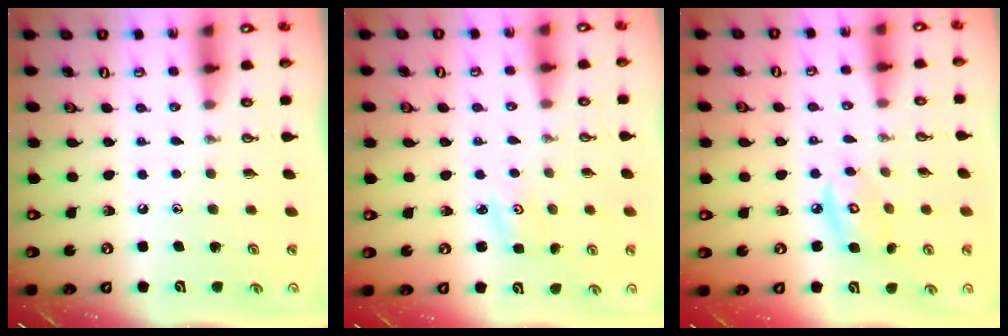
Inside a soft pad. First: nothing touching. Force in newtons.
{"total": 2.0, "press": 2.0, "slide": 0.3}
{"total": 6.2, "press": 6.2, "slide": 0.3}